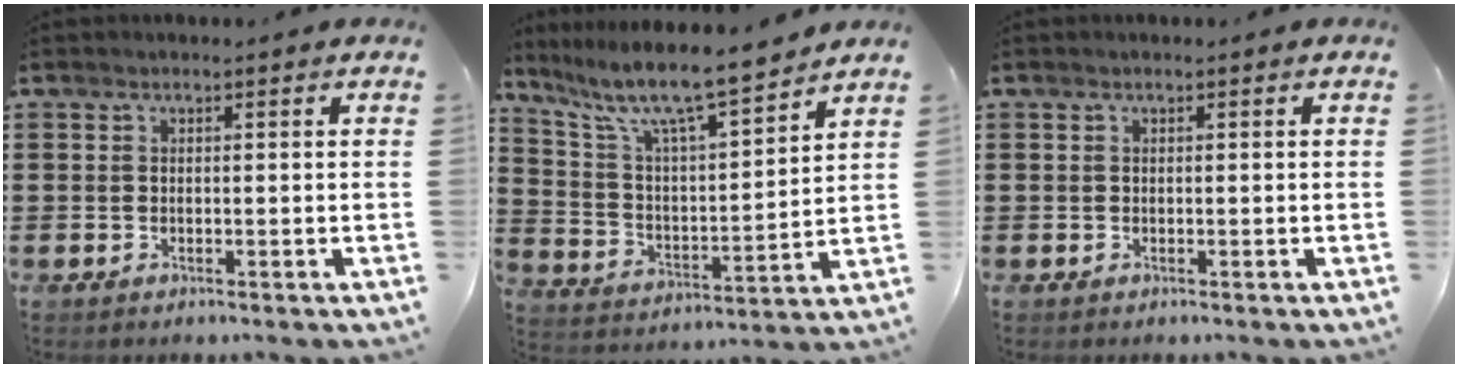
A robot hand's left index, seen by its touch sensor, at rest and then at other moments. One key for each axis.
{"total": 8.9, "fx": 7.5, "fy": 0.9, "fz": 4.8, "tx": -0.124, "ty": -0.051, "tz": 0.123}
{"total": 0.0}